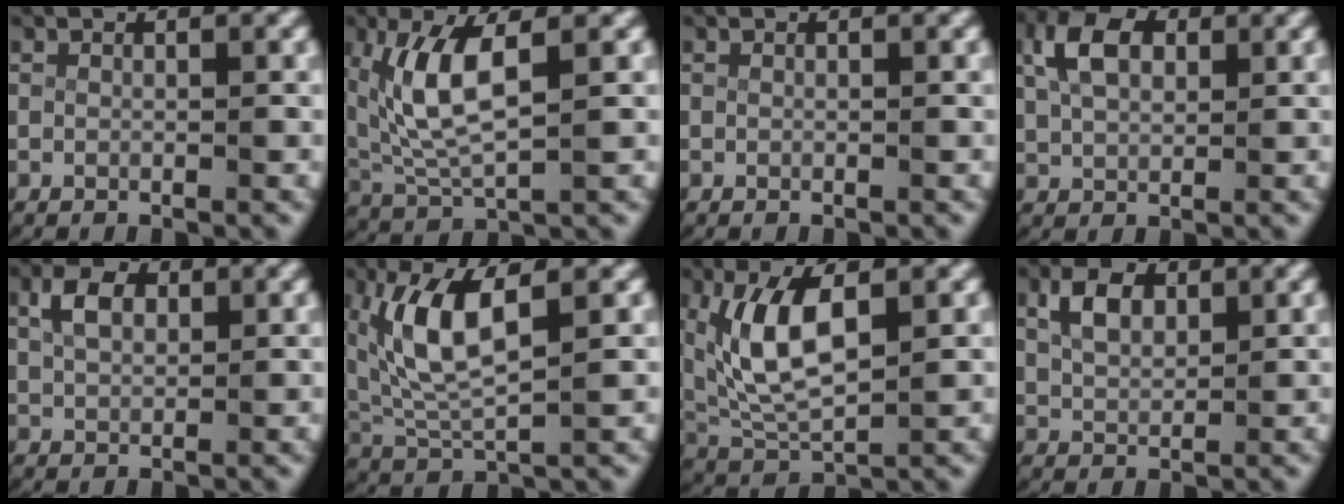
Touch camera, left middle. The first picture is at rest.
{"total": 6.0, "force": [1.1, 2.7, 5.2], "torque": [-0.128, -0.011, 0.035]}
{"total": 0.0}
{"total": 4.3, "force": [1.7, 2.6, 3.0], "torque": [-0.070, -0.003, 0.036]}
{"total": 2.9, "force": [1.2, 1.7, 2.0], "torque": [-0.042, -0.005, 0.029]}
{"total": 6.1, "force": [1.6, 2.6, 5.3], "torque": [-0.128, -0.007, 0.040]}
{"total": 6.7, "force": [1.2, 3.5, 5.6], "torque": [-0.139, -0.016, 0.040]}
{"total": 3.3, "force": [1.5, 1.9, 2.2], "torque": [-0.052, -0.010, 0.036]}